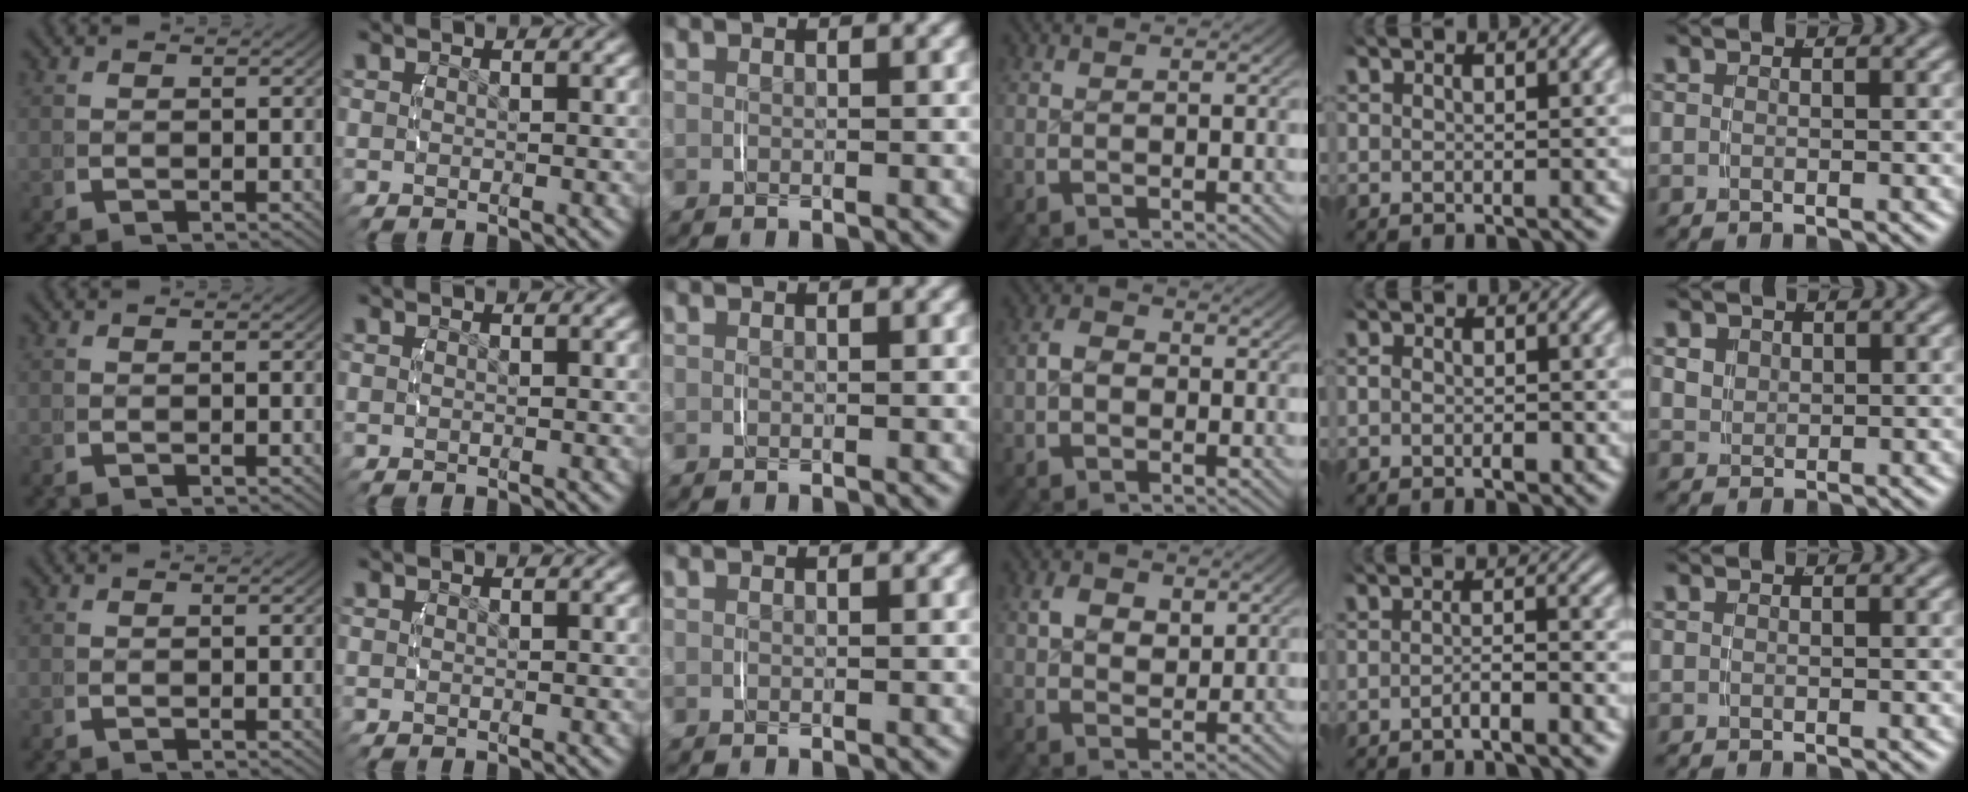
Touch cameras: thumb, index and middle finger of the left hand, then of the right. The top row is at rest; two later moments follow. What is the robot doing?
{"motion": "lift_and_place", "object": "toothpaste"}